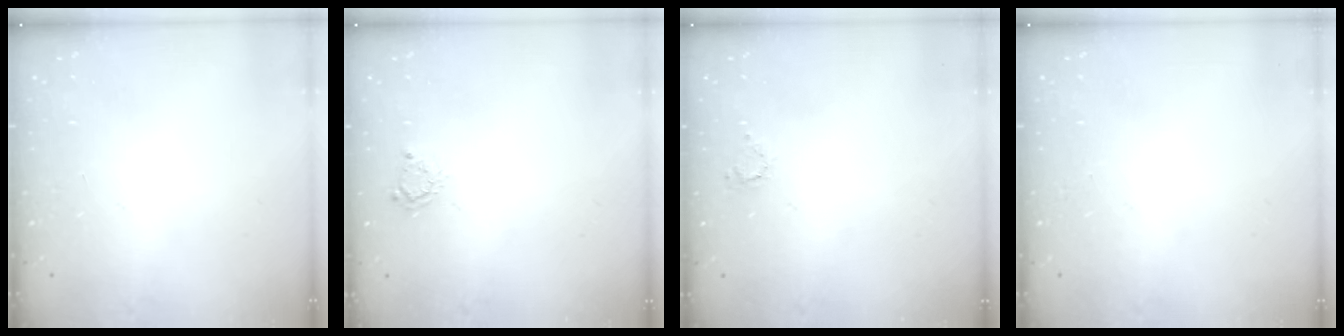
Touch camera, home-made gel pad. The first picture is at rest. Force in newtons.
{"total": 3.1, "press": 3.0, "slide": 0.5}
{"total": 2.5, "press": 2.5, "slide": 0.3}
{"total": 0.0}